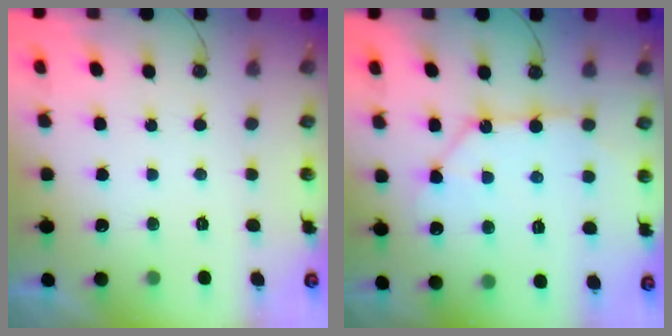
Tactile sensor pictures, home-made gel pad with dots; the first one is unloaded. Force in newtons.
{"total": 9.9, "press": 9.8, "slide": 0.9}